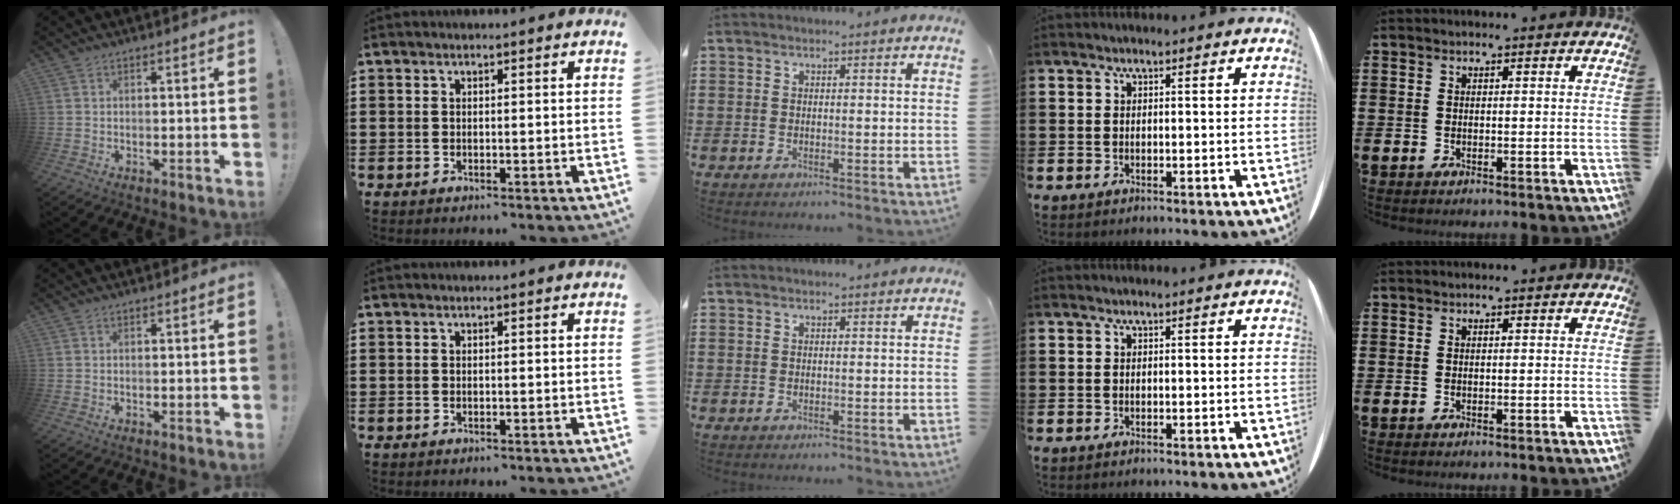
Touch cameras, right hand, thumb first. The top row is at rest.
{}